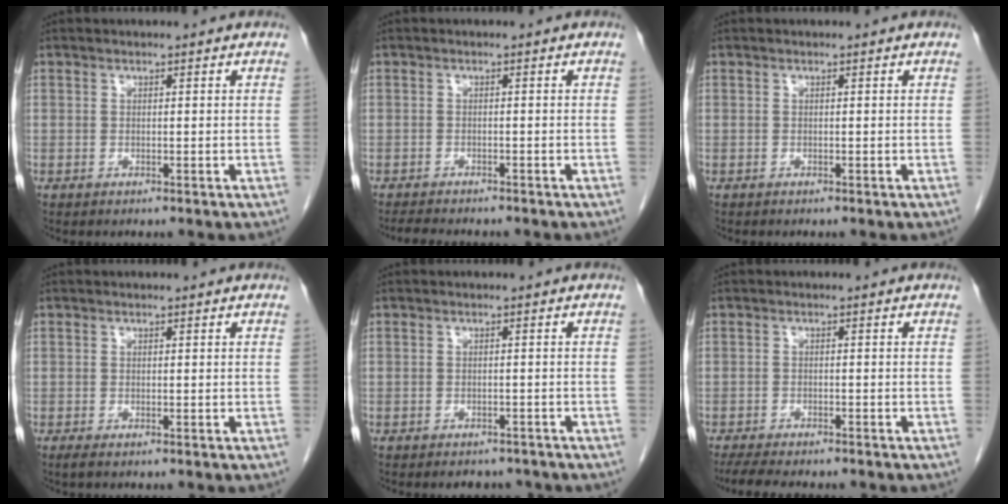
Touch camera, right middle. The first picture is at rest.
{"total": 4.9, "force": [-4.4, 0.9, 2.0], "torque": [-0.034, -0.012, -0.066]}
{"total": 0.0}
{"total": 0.6, "force": [-0.5, 0.0, 0.5], "torque": [-0.014, -0.005, -0.007]}
{"total": 3.9, "force": [-3.5, 1.6, 0.6], "torque": [-0.004, 0.001, -0.042]}
{"total": 8.1, "force": [-6.9, 1.6, 4.0], "torque": [-0.064, -0.013, -0.100]}